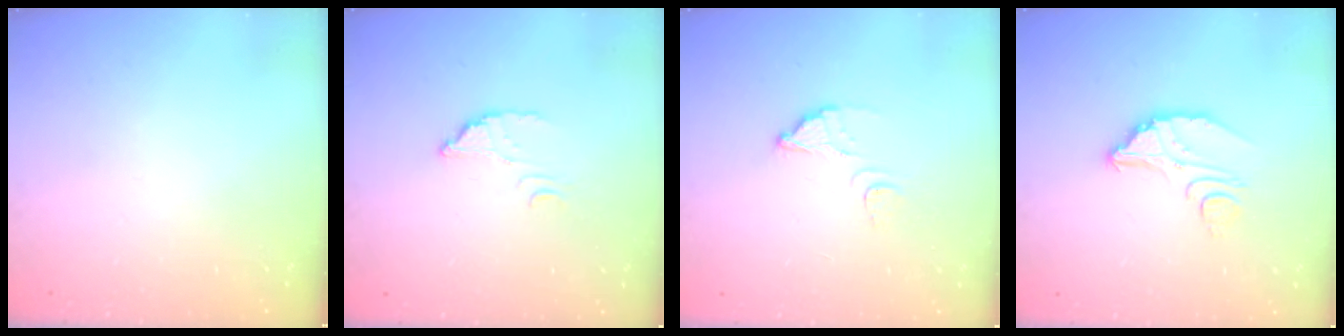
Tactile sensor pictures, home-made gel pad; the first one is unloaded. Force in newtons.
{"total": 2.7, "press": 2.7, "slide": 0.2}
{"total": 2.5, "press": 2.5, "slide": 0.2}
{"total": 6.5, "press": 6.5, "slide": 0.4}